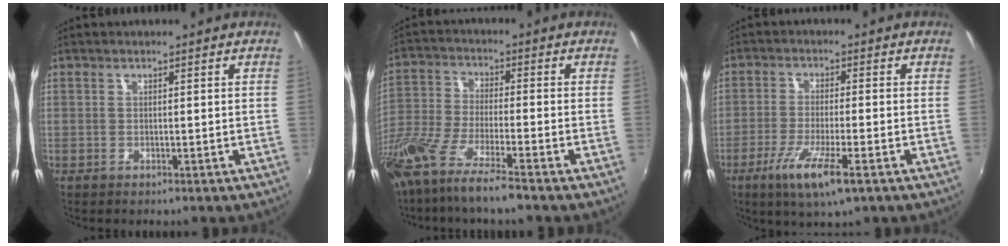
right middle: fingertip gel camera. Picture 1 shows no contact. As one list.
[{"total": 13.7, "force": [-10.1, 1.2, 9.2], "torque": [-0.195, -0.042, -0.190]}, {"total": 8.7, "force": [-4.4, 0.8, 7.5], "torque": [-0.155, -0.024, -0.078]}]